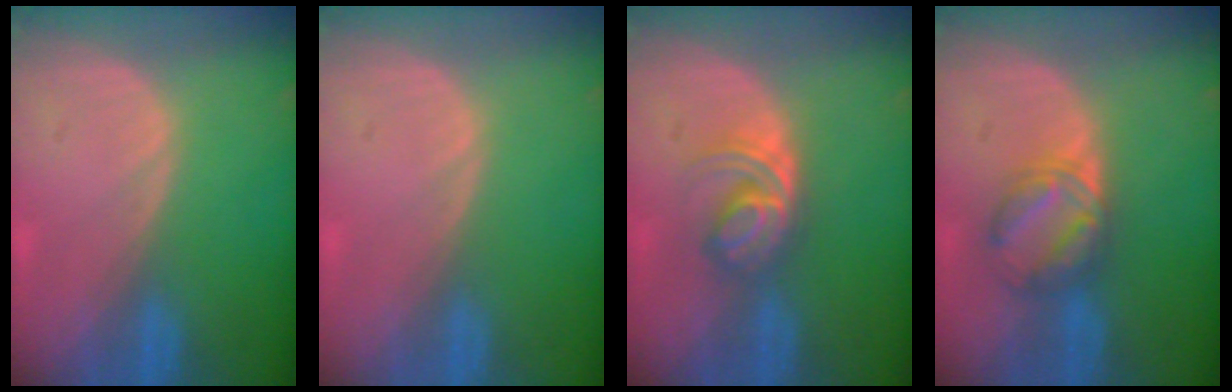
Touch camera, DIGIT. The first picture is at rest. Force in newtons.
{"total": 0.0}
{"total": 5.9, "press": 5.1, "slide": 3.1}
{"total": 5.8, "press": 5.6, "slide": 1.2}